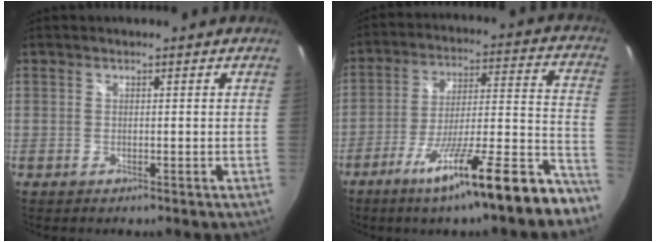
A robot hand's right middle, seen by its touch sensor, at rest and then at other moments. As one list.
[{"total": 21.7, "force": [-16.0, 0.9, 14.7], "torque": [-0.214, -0.019, -0.246]}]